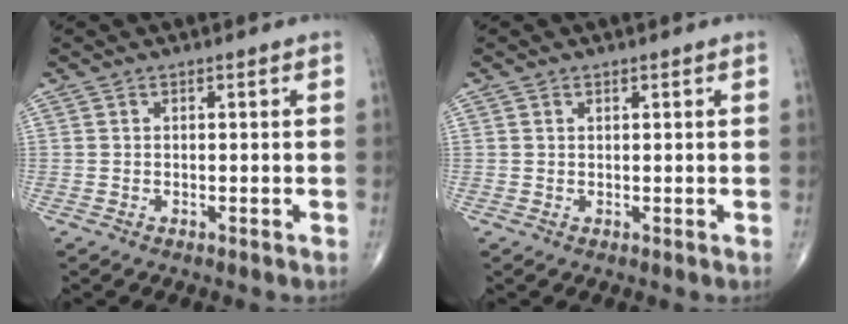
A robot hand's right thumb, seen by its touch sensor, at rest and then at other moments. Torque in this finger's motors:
{"motor_torque": [-0.14, -0.14, -0.16, -0.10, 0.02]}